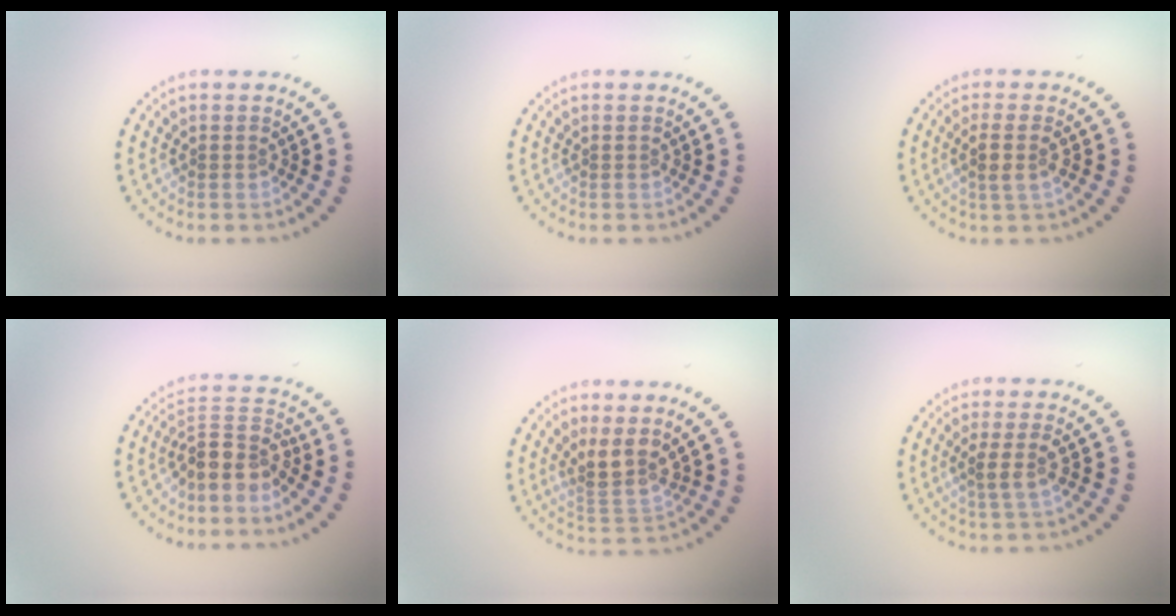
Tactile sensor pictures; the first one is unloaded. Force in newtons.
{"total": 0.0}
{"total": 2.1, "press": 1.6, "slide": 1.3}
{"total": 3.7, "press": 2.8, "slide": 2.3}
{"total": 3.1, "press": 2.2, "slide": 2.1}
{"total": 1.8, "press": 1.5, "slide": 1.1}